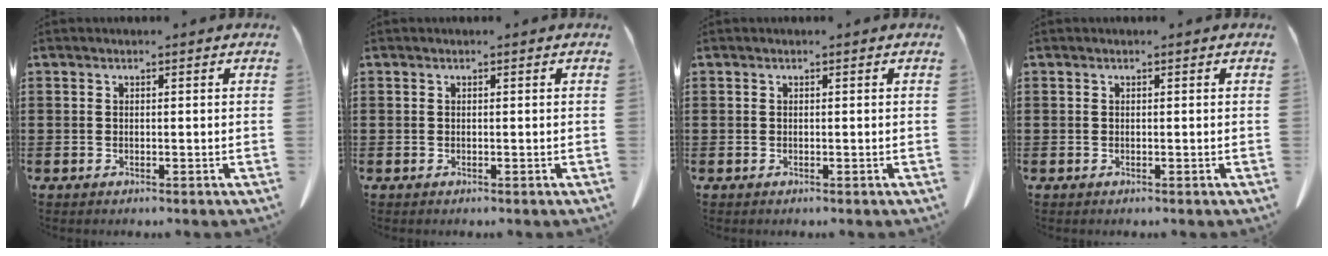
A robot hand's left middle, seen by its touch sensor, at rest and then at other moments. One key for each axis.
{"total": 0.0}
{"total": 0.0}
{"total": 0.0}